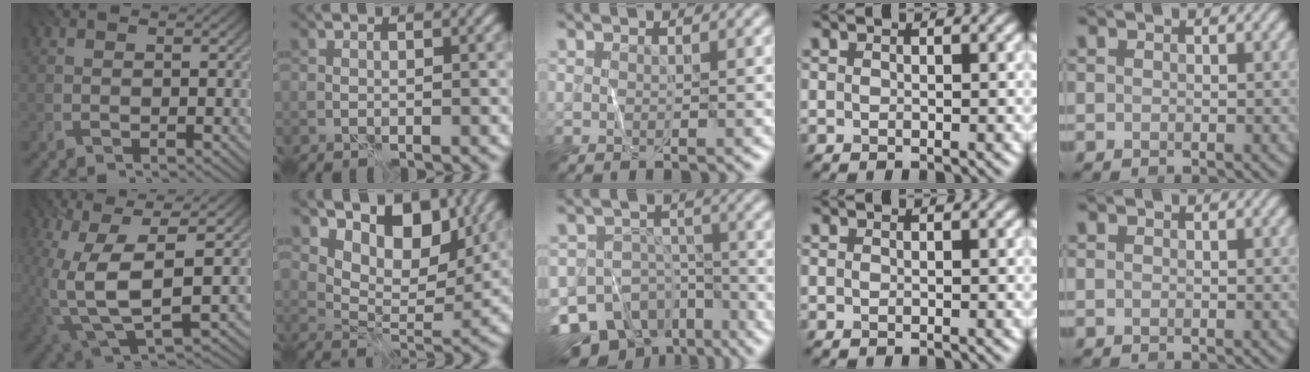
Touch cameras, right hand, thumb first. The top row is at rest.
{"thumb": {"total": 15.0, "force": [0.5, 7.3, 13.1], "torque": [-0.266, -0.022, 0.024]}, "index": {"total": 7.7, "force": [4.7, 3.8, 4.7], "torque": [-0.070, -0.012, 0.077]}, "middle": {"total": 13.7, "force": [-8.9, 9.4, 4.5], "torque": [-0.085, -0.031, -0.136]}}